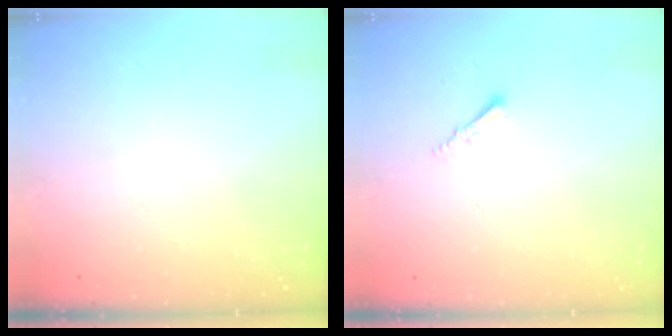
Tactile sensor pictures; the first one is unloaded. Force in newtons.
{"total": 1.5, "press": 1.5, "slide": 0.4}